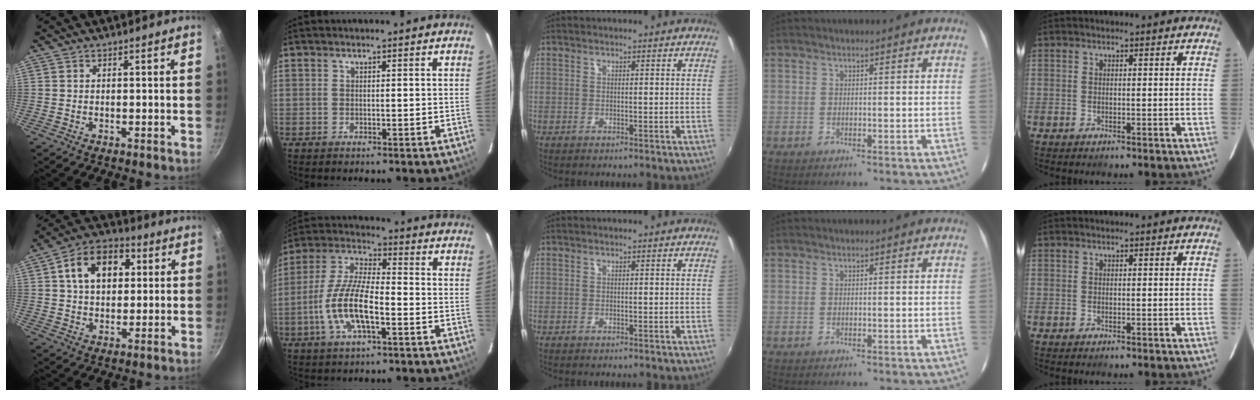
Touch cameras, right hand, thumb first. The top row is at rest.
{"thumb": {"total": 12.8, "force": [3.3, 8.9, 8.7], "torque": [-0.110, 0.012, 0.041]}, "index": {"total": 12.6, "force": [-4.3, 4.0, 11.2], "torque": [-0.239, -0.001, -0.083]}}